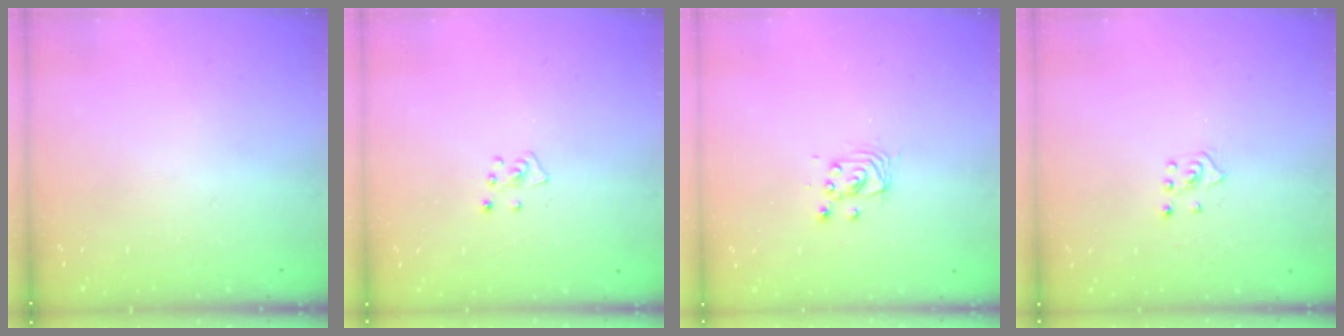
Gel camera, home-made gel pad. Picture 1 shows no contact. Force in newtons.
{"total": 4.1, "press": 4.0, "slide": 0.5}
{"total": 2.7, "press": 2.7, "slide": 0.2}
{"total": 2.4, "press": 2.4, "slide": 0.5}